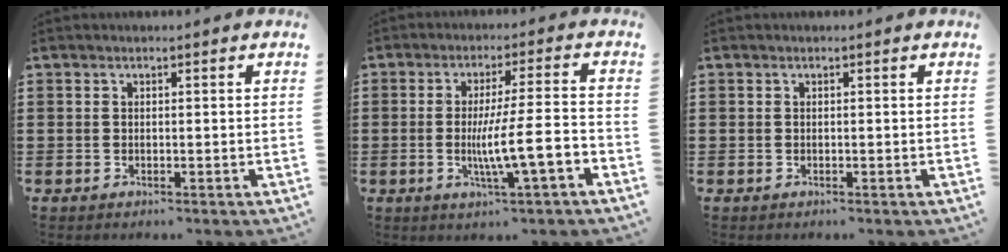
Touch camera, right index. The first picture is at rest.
{"total": 9.3, "force": [-2.8, 0.8, 8.9], "torque": [-0.158, -0.009, -0.052]}
{"total": 0.0}